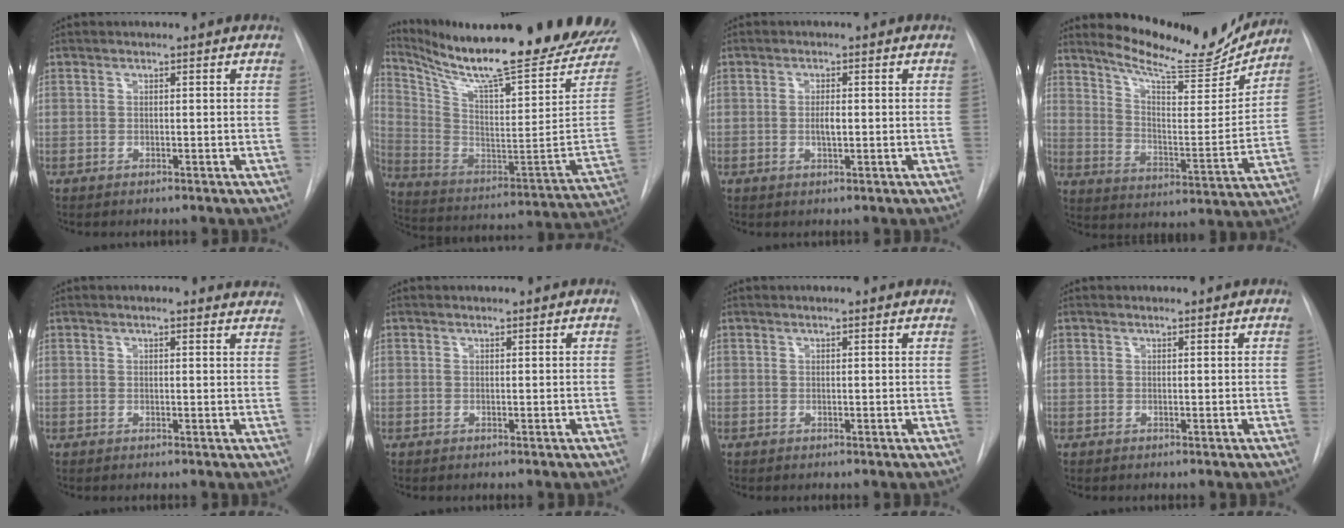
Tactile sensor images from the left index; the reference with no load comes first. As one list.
[{"total": 26.8, "force": [23.0, 0.5, 13.8], "torque": [-0.242, -0.103, 0.333]}, {"total": 2.1, "force": [-1.0, 0.5, 1.8], "torque": [-0.035, -0.005, -0.014]}, {"total": 16.3, "force": [15.2, 2.5, 5.4], "torque": [-0.087, -0.054, 0.219]}, {"total": 6.7, "force": [6.2, 1.7, 1.7], "torque": [-0.002, -0.008, 0.042]}, {"total": 0.0}, {"total": 1.8, "force": [1.6, 0.1, 0.7], "torque": [-0.015, 0.005, 0.011]}, {"total": 0.0}]